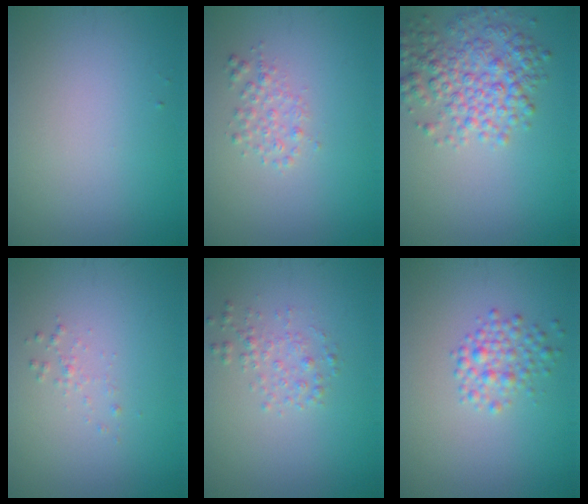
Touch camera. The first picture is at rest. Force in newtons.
{"total": 1.6, "press": 1.6, "slide": 0.1}
{"total": 5.2, "press": 5.2, "slide": 0.2}
{"total": 0.7, "press": 0.7, "slide": 0.1}
{"total": 1.6, "press": 1.6, "slide": 0.0}
{"total": 2.4, "press": 2.4, "slide": 0.1}